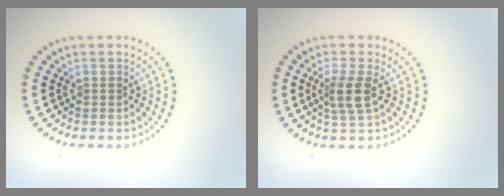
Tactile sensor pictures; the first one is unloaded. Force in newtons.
{"total": 2.6, "press": 2.1, "slide": 1.5}